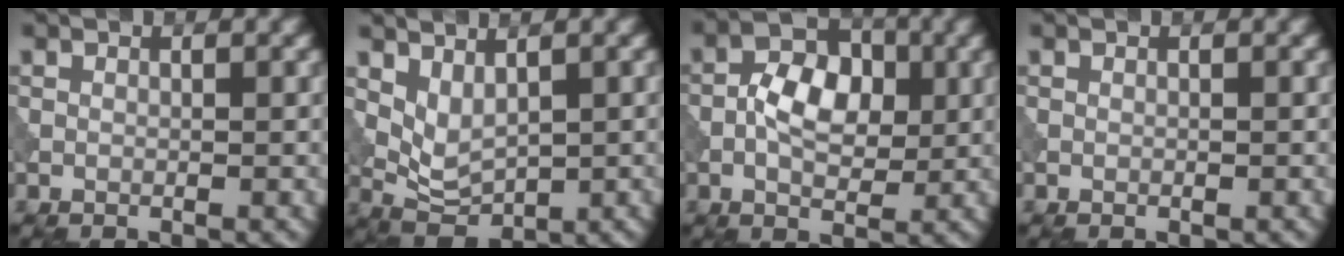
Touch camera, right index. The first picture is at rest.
{"total": 3.0, "force": [1.1, 1.6, 2.4], "torque": [-0.053, -0.014, 0.030]}
{"total": 4.9, "force": [-0.4, 3.1, 3.7], "torque": [-0.061, 0.005, -0.013]}
{"total": 0.0}